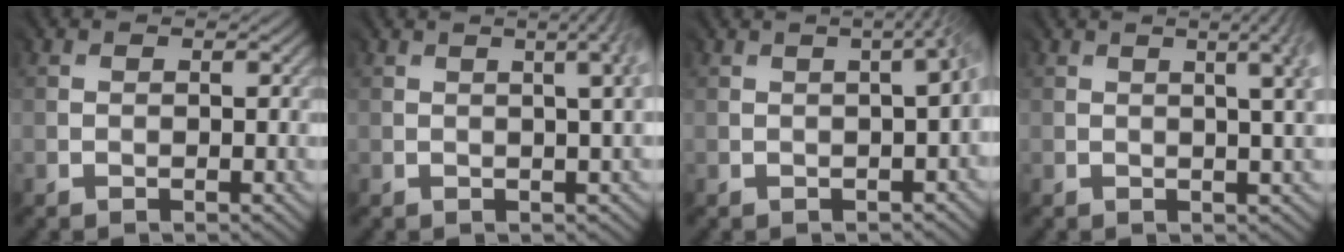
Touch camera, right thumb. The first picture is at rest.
{"total": 4.1, "force": [1.6, 1.3, 3.6], "torque": [-0.015, 0.027, -0.001]}
{"total": 3.1, "force": [0.0, 0.8, 3.0], "torque": [-0.011, 0.021, -0.008]}
{"total": 5.8, "force": [1.8, 1.9, 5.1], "torque": [-0.028, 0.028, 0.002]}